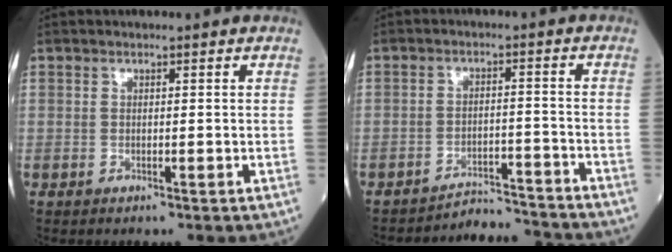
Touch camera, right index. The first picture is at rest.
{"total": 7.1, "force": [-7.0, -0.3, -1.2], "torque": [0.016, 0.013, -0.109]}